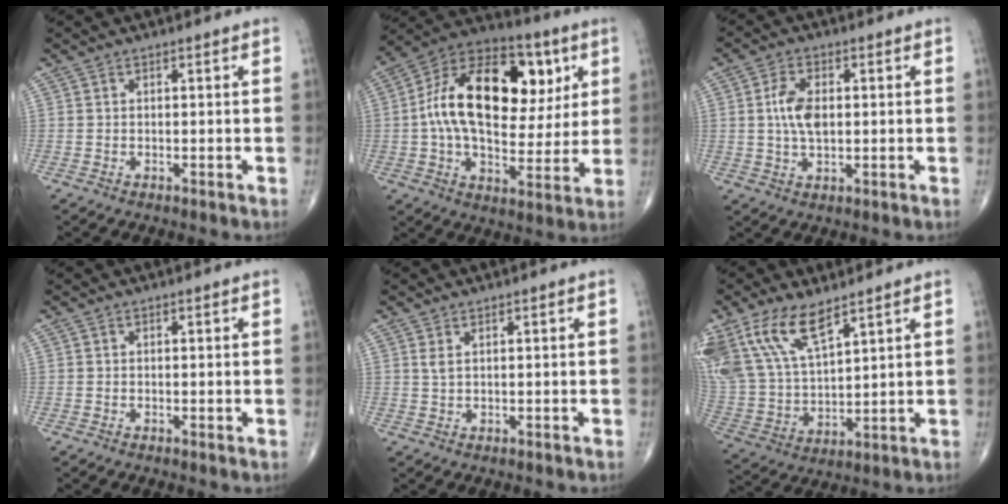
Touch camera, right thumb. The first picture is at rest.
{"total": 25.1, "force": [5.2, 14.7, 19.7], "torque": [-0.304, 0.013, 0.075]}
{"total": 6.4, "force": [0.7, 3.5, 5.4], "torque": [-0.107, 0.001, 0.012]}
{"total": 0.0}
{"total": 1.4, "force": [0.7, 0.3, 1.1], "torque": [-0.028, 0.002, 0.020]}
{"total": 16.2, "force": [9.7, 6.8, 11.0], "torque": [-0.227, -0.033, 0.204]}